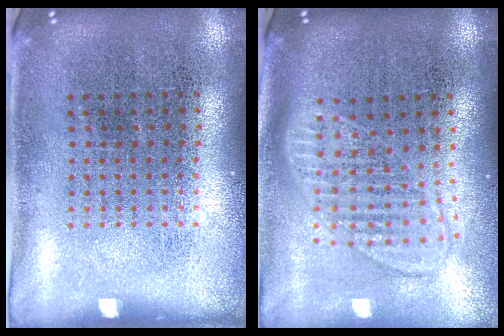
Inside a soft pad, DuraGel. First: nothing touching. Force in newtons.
{"total": 1.8, "press": 1.5, "slide": 1.1}